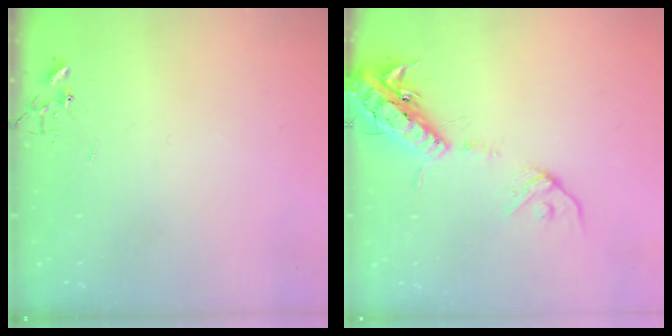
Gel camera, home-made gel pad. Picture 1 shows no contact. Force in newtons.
{"total": 16.3, "press": 16.0, "slide": 3.3}